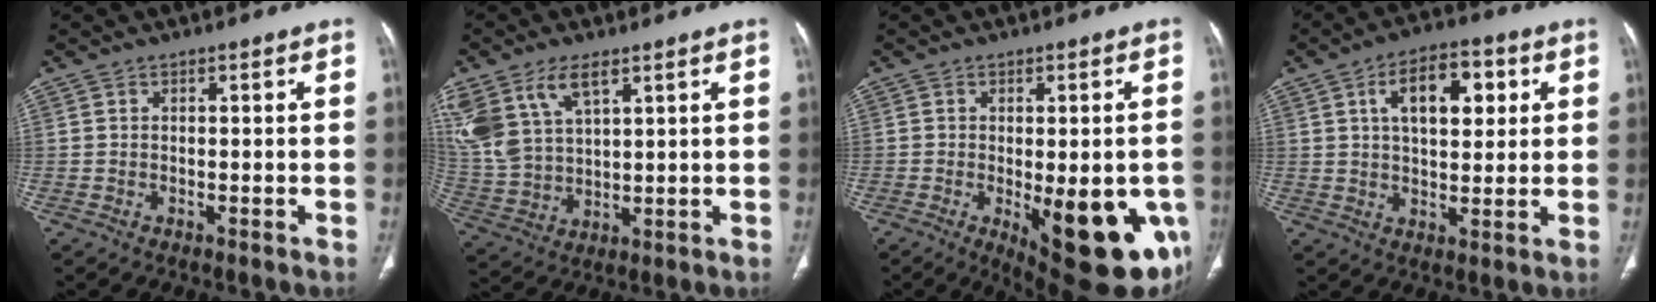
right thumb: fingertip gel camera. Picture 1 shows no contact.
{"total": 14.7, "force": [7.6, 8.0, 9.7], "torque": [-0.212, -0.013, 0.162]}
{"total": 19.0, "force": [-5.8, 7.2, 16.6], "torque": [-0.150, -0.013, -0.053]}
{"total": 11.8, "force": [3.8, 6.3, 9.2], "torque": [-0.110, 0.004, 0.059]}